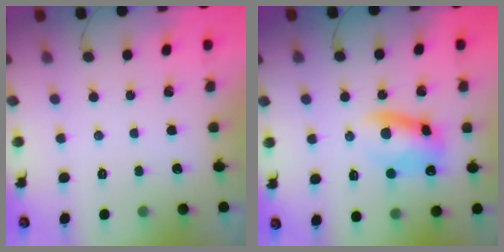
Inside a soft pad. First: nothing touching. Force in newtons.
{"total": 9.1, "press": 9.0, "slide": 1.3}